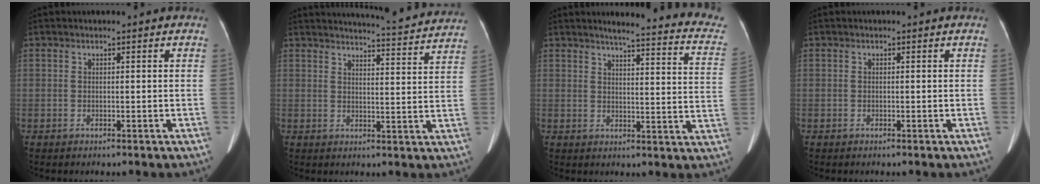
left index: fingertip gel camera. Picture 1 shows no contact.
{"total": 16.6, "force": [16.0, 0.2, 4.4], "torque": [-0.065, -0.047, 0.183]}
{"total": 19.9, "force": [18.2, 1.5, 7.8], "torque": [-0.083, -0.064, 0.188]}
{"total": 0.0}